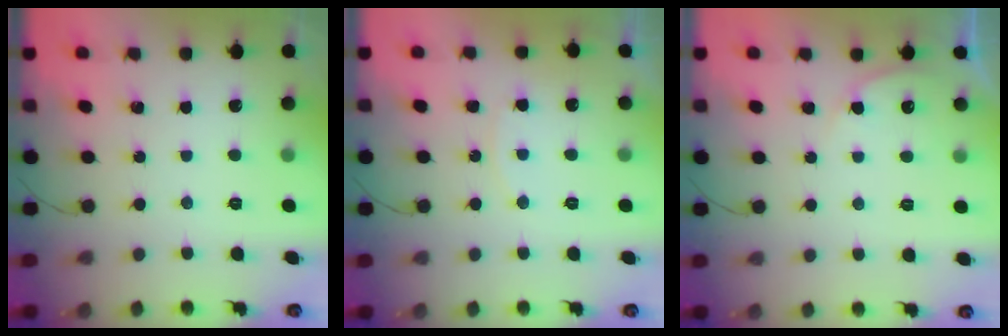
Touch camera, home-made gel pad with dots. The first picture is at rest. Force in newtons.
{"total": 5.8, "press": 5.8, "slide": 0.5}
{"total": 5.0, "press": 4.6, "slide": 1.8}